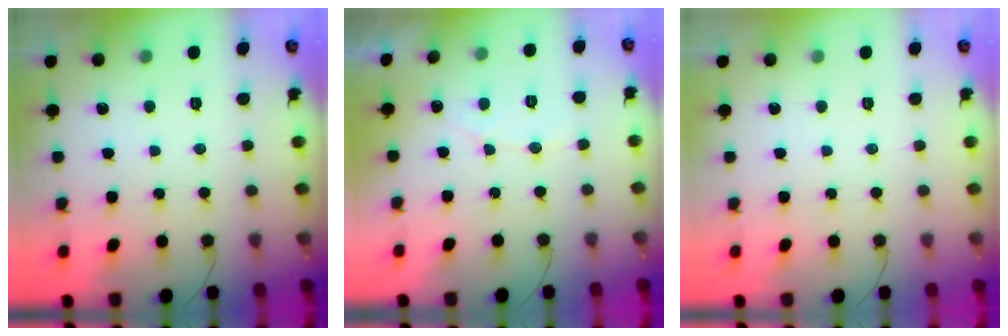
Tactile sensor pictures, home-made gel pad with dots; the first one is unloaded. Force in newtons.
{"total": 4.3, "press": 4.3, "slide": 0.3}
{"total": 0.0}